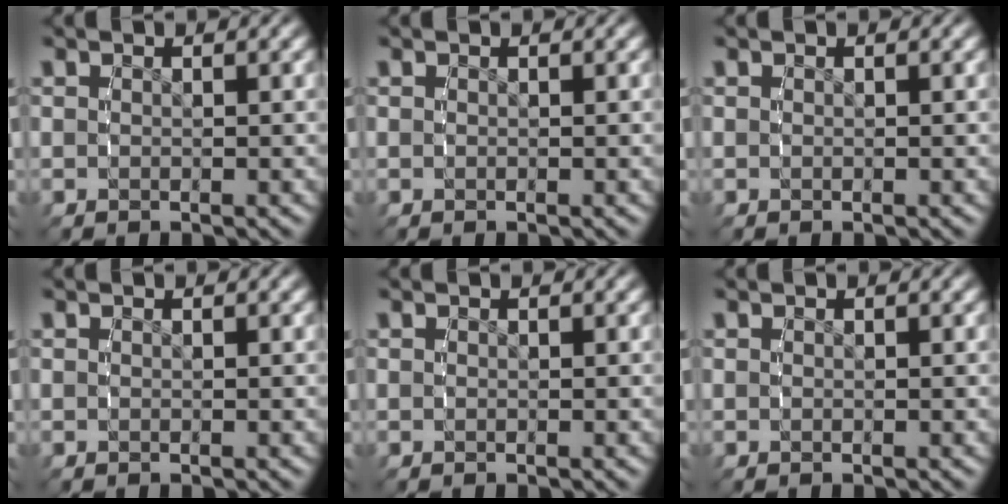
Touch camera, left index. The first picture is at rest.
{"total": 0.0}
{"total": 0.0}
{"total": 0.0}
{"total": 0.0}
{"total": 0.0}